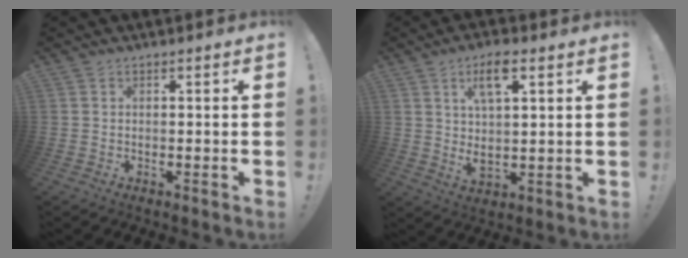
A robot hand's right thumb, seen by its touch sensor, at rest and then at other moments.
{"total": 9.4, "force": [4.2, 3.4, 7.7], "torque": [-0.133, -0.012, 0.070]}